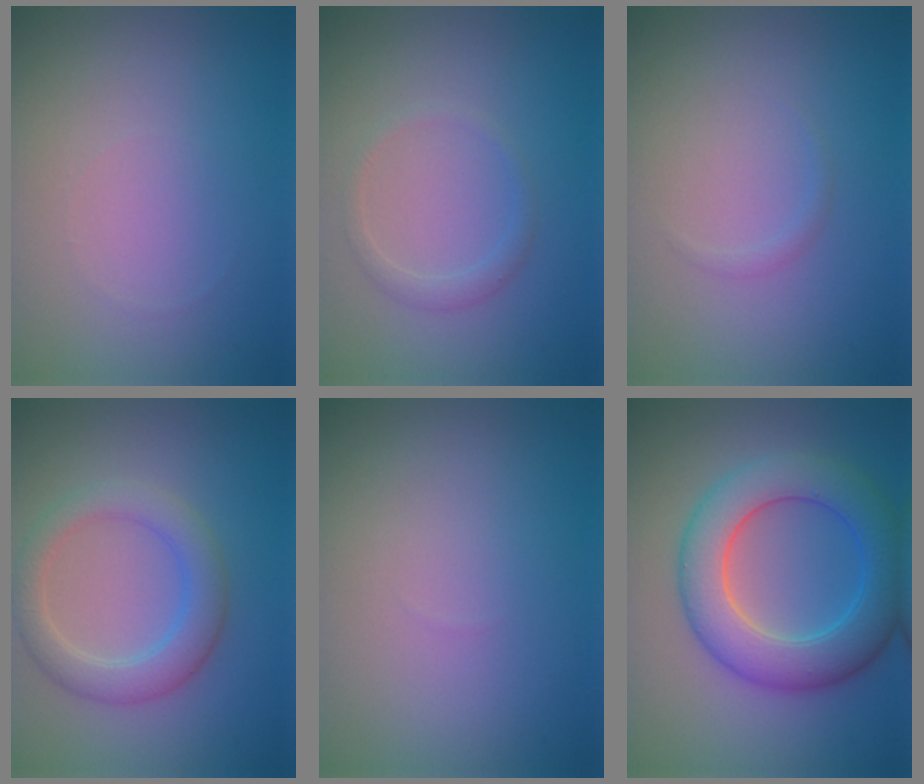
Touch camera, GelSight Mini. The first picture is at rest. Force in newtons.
{"total": 1.3, "press": 1.3, "slide": 0.2}
{"total": 0.6, "press": 0.6, "slide": 0.1}
{"total": 4.0, "press": 4.0, "slide": 0.1}
{"total": 0.0}
{"total": 7.8, "press": 7.8, "slide": 0.3}